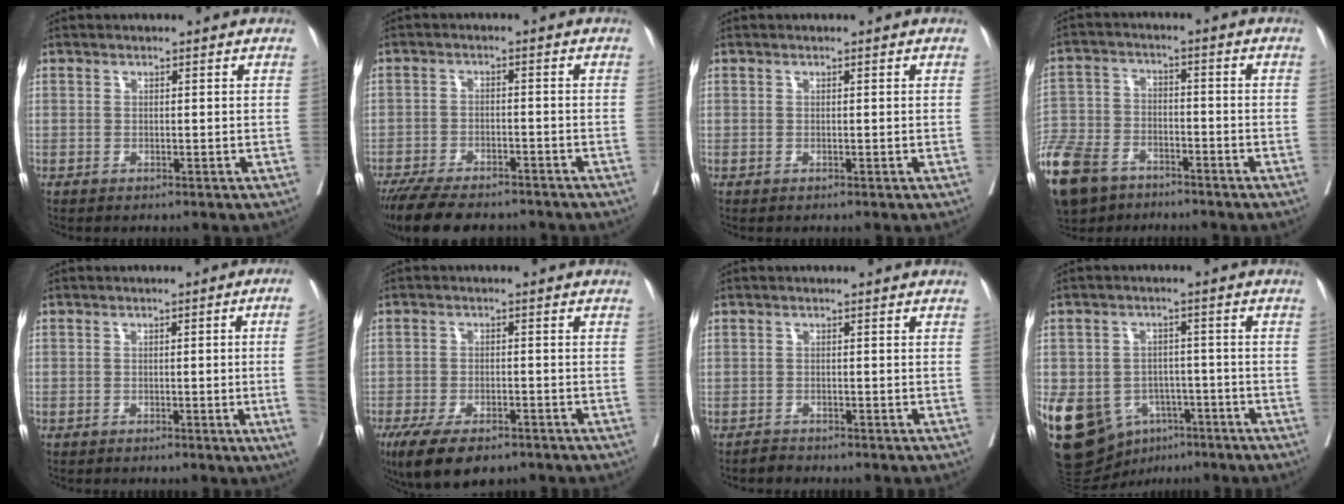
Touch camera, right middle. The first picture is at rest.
{"total": 12.8, "force": [-10.9, 3.9, 5.5], "torque": [-0.097, -0.008, -0.162]}
{"total": 0.0}
{"total": 16.8, "force": [-11.8, 8.8, 8.2], "torque": [-0.222, -0.024, -0.212]}
{"total": 6.7, "force": [-1.2, -1.3, 6.5], "torque": [-0.068, -0.005, -0.020]}
{"total": 9.9, "force": [-7.1, 3.7, 5.9], "torque": [-0.096, -0.012, -0.112]}
{"total": 1.1, "force": [-1.0, 0.3, -0.2], "torque": [0.003, -0.003, -0.021]}
{"total": 16.6, "force": [-7.6, 12.3, 8.2], "torque": [-0.181, 0.010, -0.108]}